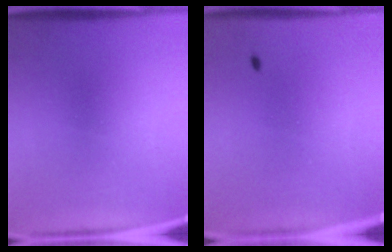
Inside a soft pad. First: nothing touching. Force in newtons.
{"total": 0.7}